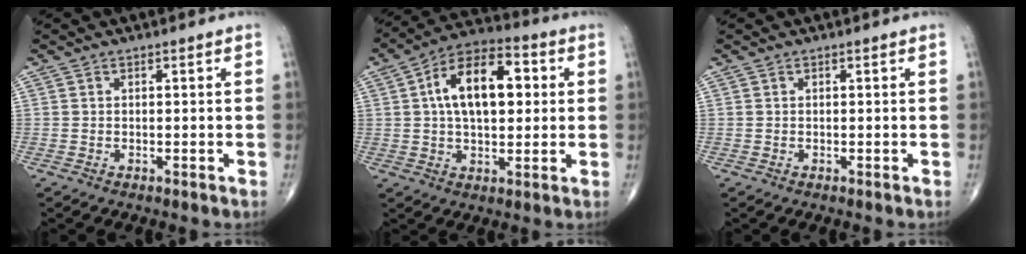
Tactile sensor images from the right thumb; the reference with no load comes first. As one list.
[{"total": 15.5, "force": [2.7, 8.4, 12.7], "torque": [-0.194, 0.021, 0.039]}, {"total": 0.0}]